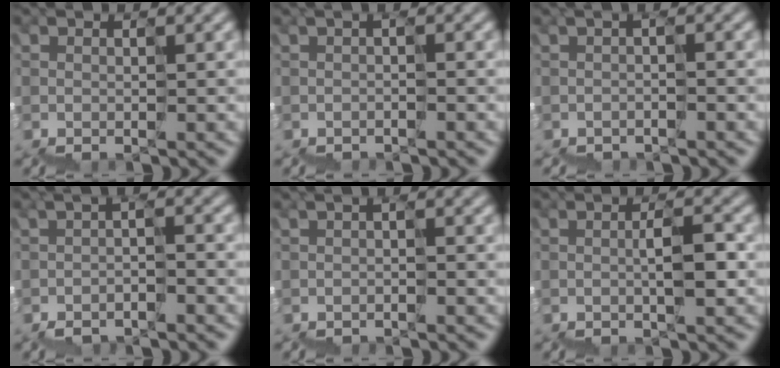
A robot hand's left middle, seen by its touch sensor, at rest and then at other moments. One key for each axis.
{"total": 0.9, "fx": -0.9, "fy": -0.1, "fz": -0.1, "tx": 0.006, "ty": -0.001, "tz": -0.005}
{"total": 1.1, "fx": -1.0, "fy": -0.1, "fz": -0.3, "tx": 0.002, "ty": -0.001, "tz": -0.009}
{"total": 1.8, "fx": -1.7, "fy": 0.1, "fz": 0.7, "tx": -0.018, "ty": -0.001, "tz": -0.024}
{"total": 0.7, "fx": -0.7, "fy": -0.1, "fz": -0.1, "tx": 0.005, "ty": 0.000, "tz": -0.004}
{"total": 1.9, "fx": 0.3, "fy": 0.5, "fz": 1.8, "tx": -0.040, "ty": 0.010, "tz": 0.006}